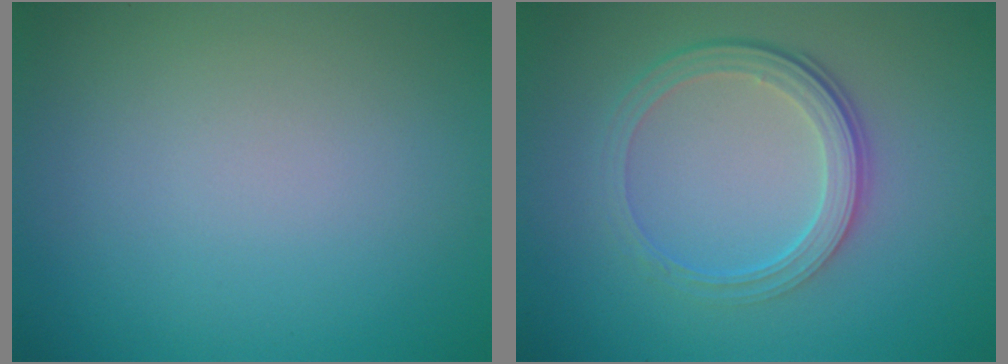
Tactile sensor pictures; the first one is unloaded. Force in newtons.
{"total": 4.3, "press": 3.0, "slide": 3.1}